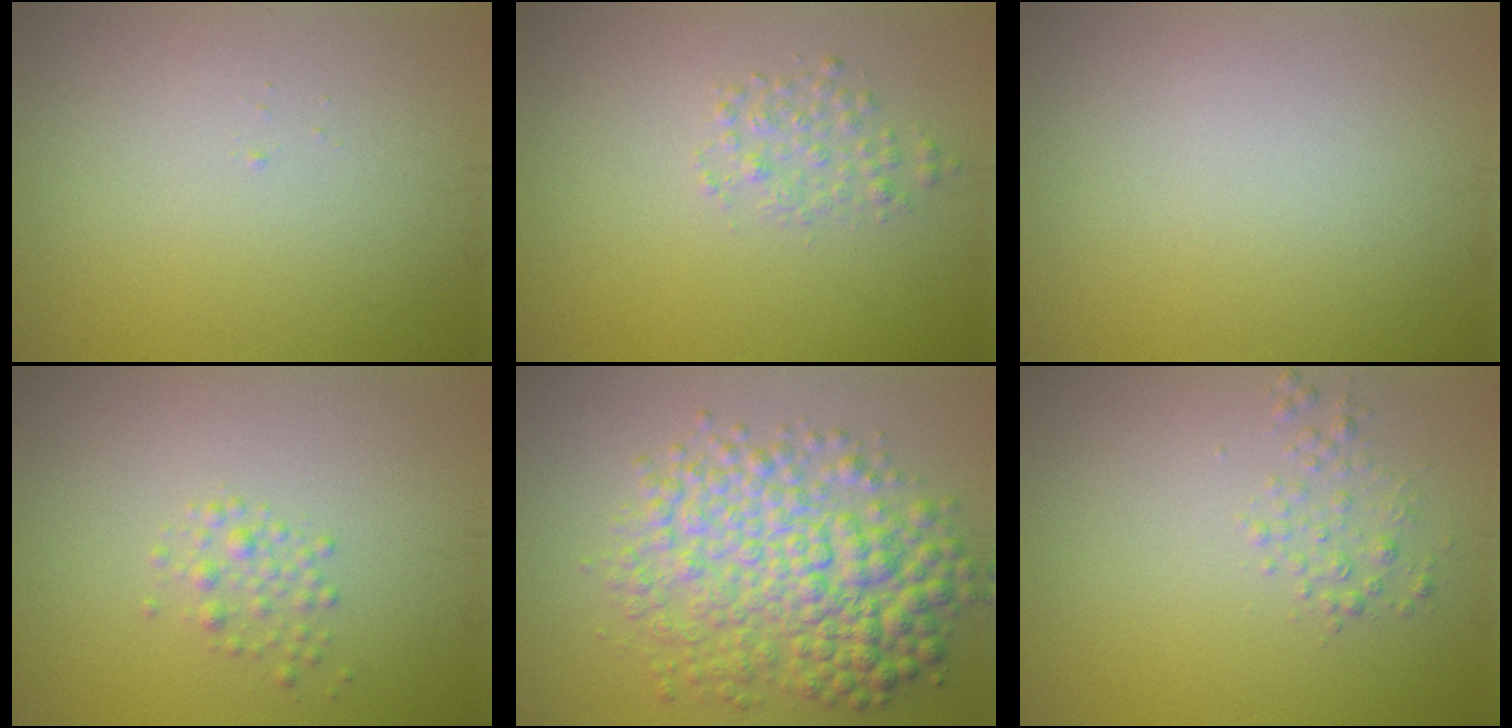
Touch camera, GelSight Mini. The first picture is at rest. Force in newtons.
{"total": 1.6, "press": 1.6, "slide": 0.0}
{"total": 0.0}
{"total": 1.4, "press": 1.4, "slide": 0.0}
{"total": 7.9, "press": 7.9, "slide": 0.1}
{"total": 1.5, "press": 1.5, "slide": 0.0}